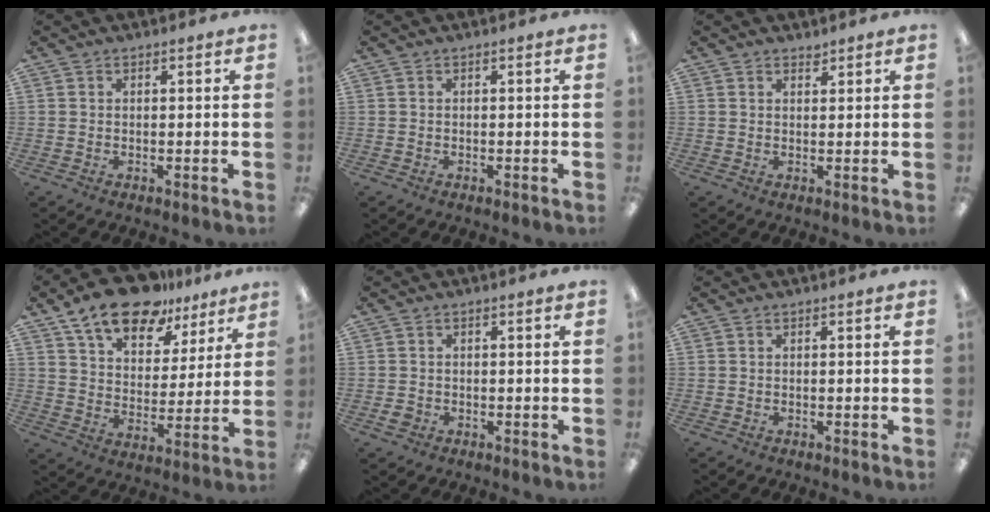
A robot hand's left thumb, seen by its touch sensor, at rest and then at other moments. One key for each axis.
{"total": 0.0}
{"total": 1.2, "fx": 1.2, "fy": 0.4, "fz": 0.1, "tx": 0.007, "ty": -0.007, "tz": 0.021}
{"total": 16.1, "fx": 12.1, "fy": 7.5, "fz": 7.6, "tx": -0.127, "ty": -0.073, "tz": 0.213}
{"total": 1.8, "fx": -0.9, "fy": 1.5, "fz": 0.6, "tx": -0.009, "ty": 0.002, "tz": -0.017}
{"total": 0.0}